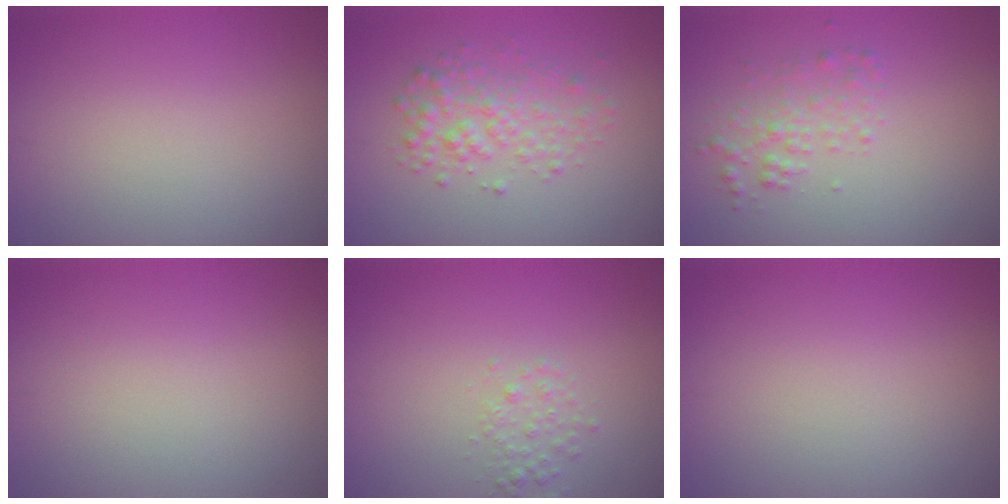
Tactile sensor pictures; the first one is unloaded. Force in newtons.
{"total": 3.1, "press": 3.1, "slide": 0.1}
{"total": 2.0, "press": 2.0, "slide": 0.1}
{"total": 0.0}
{"total": 1.4, "press": 1.4, "slide": 0.1}
{"total": 0.0}